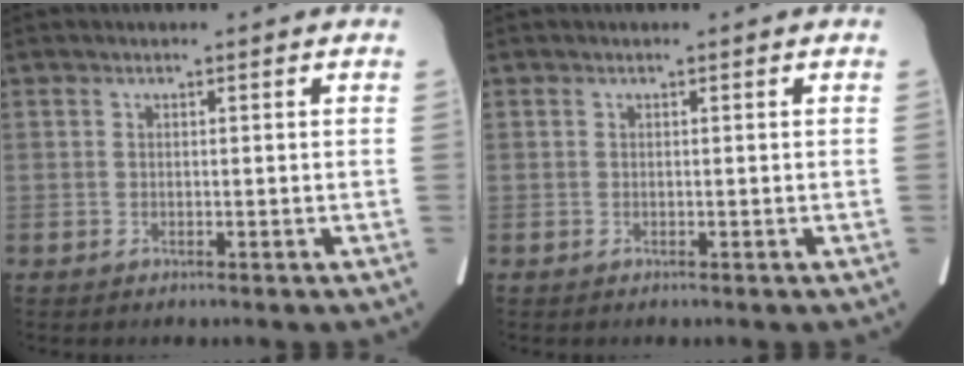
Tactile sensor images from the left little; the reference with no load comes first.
{"total": 0.0}